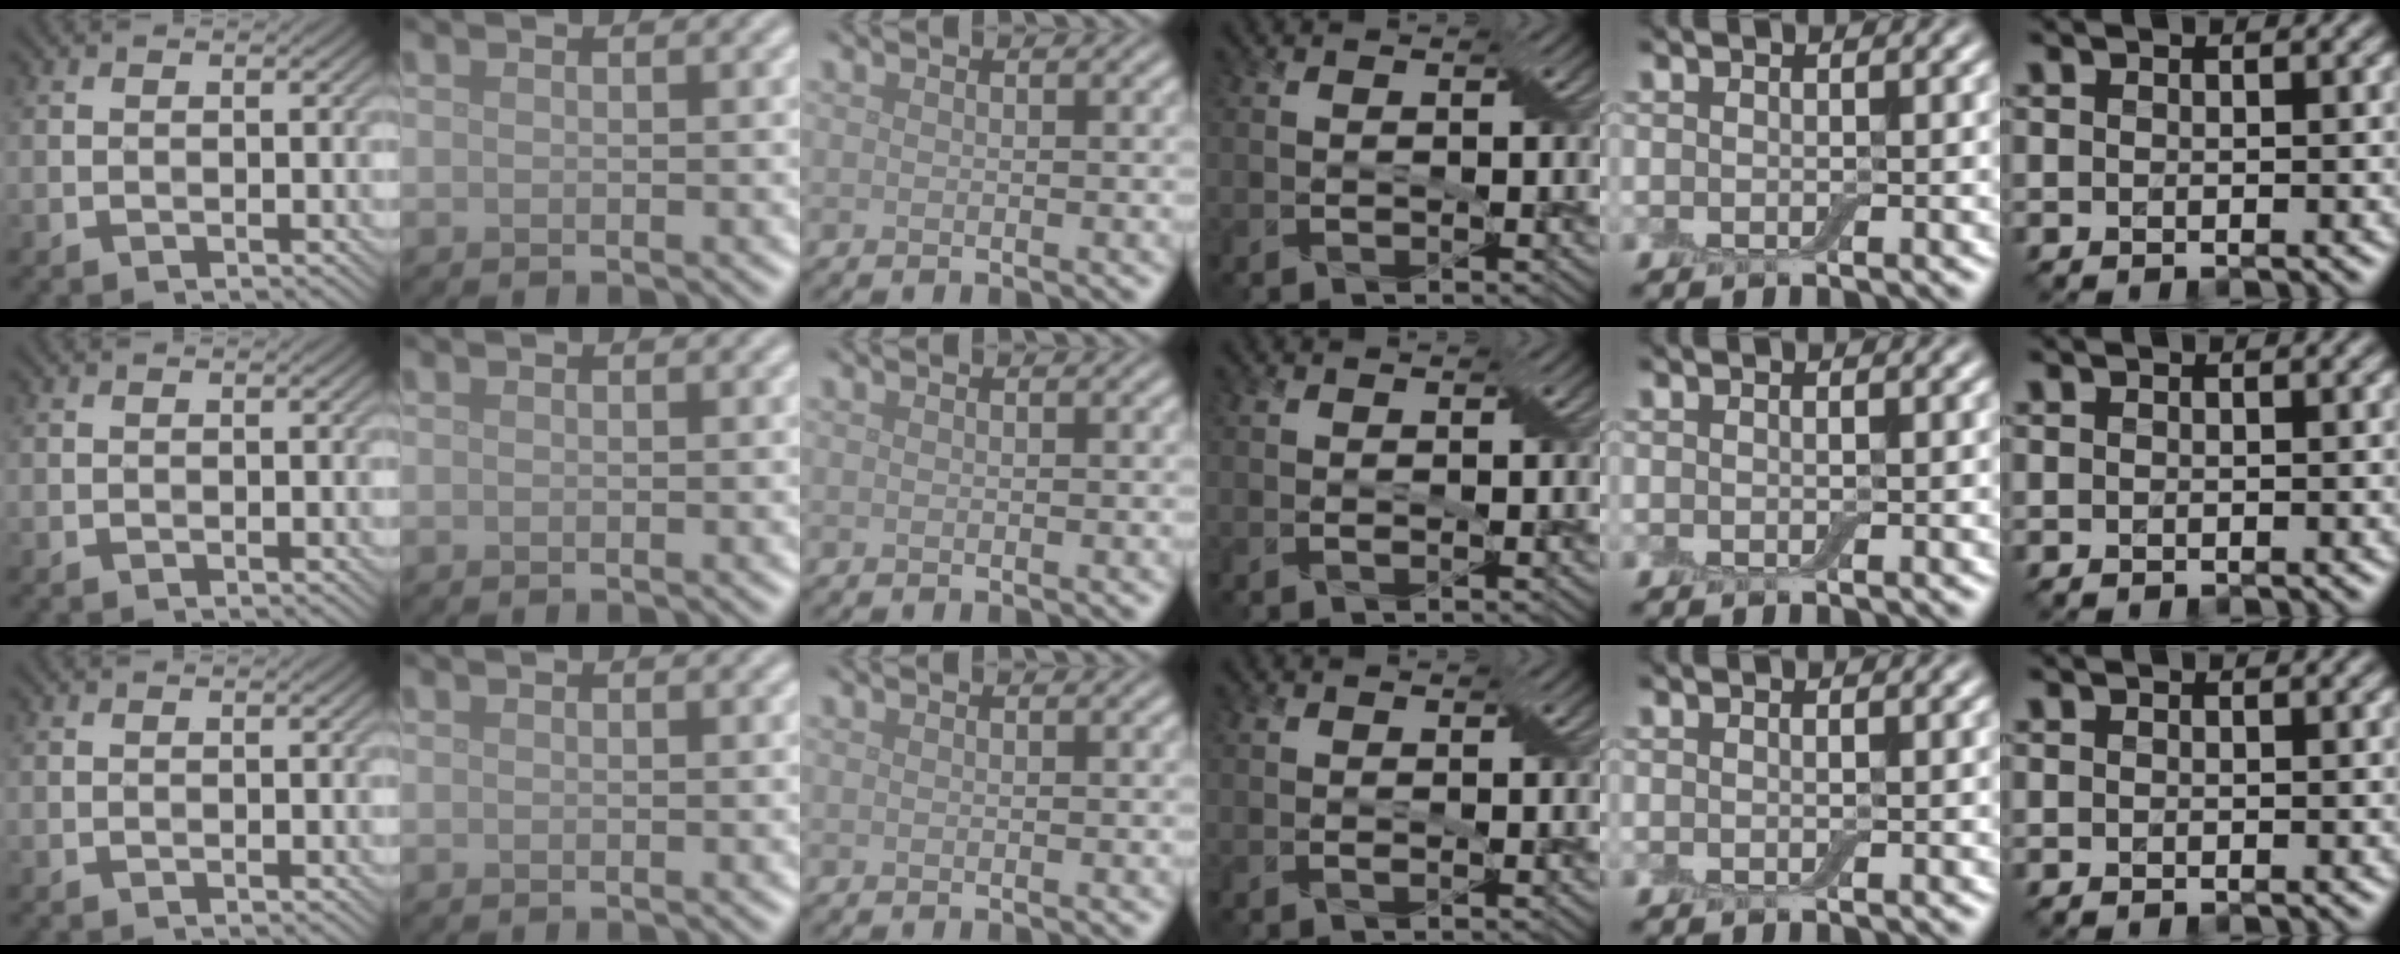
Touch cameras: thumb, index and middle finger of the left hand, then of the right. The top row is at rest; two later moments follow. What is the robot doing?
{"motion": "fold", "object": "bandage"}